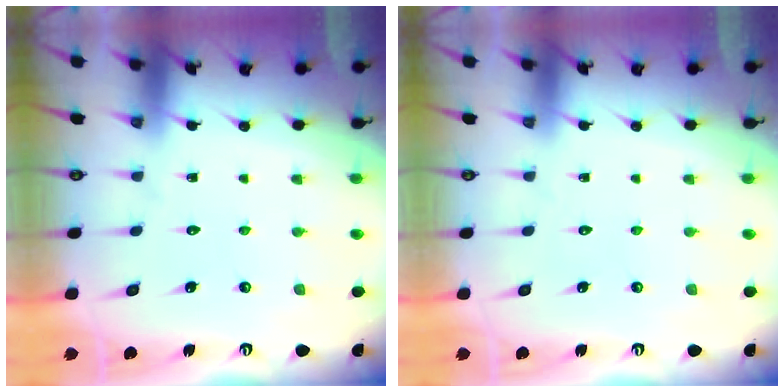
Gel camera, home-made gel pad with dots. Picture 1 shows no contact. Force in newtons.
{"total": 0.0}